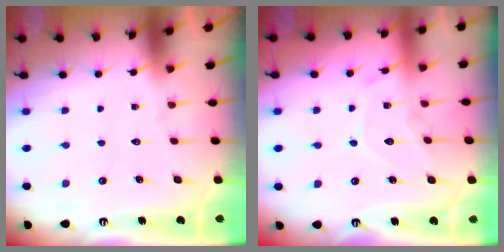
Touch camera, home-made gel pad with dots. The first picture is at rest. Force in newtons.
{"total": 10.3, "press": 10.3, "slide": 0.1}